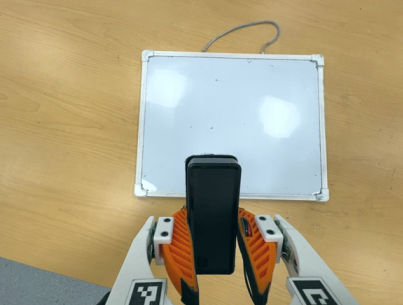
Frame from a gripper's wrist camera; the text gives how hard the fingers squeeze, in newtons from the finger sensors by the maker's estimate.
{"total": 8.0, "left": 6.4, "right": 9.5}